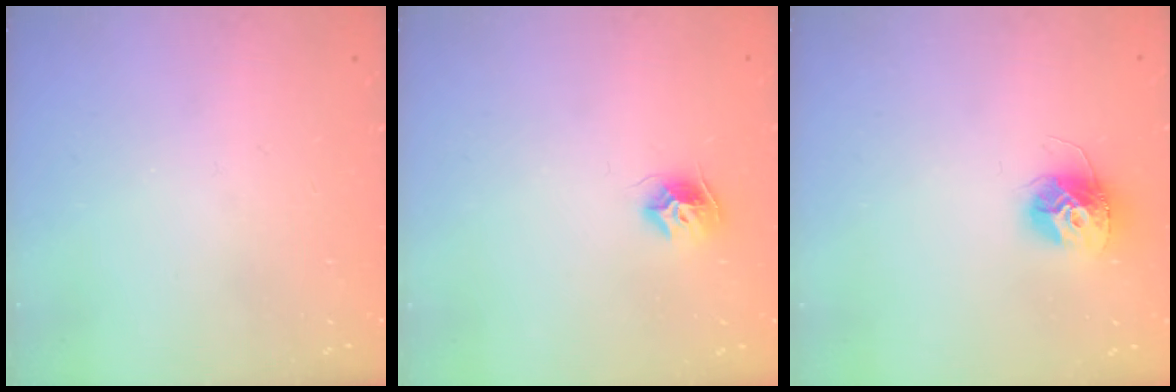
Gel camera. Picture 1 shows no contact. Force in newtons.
{"total": 8.0, "press": 7.9, "slide": 0.5}
{"total": 11.8, "press": 11.8, "slide": 0.9}